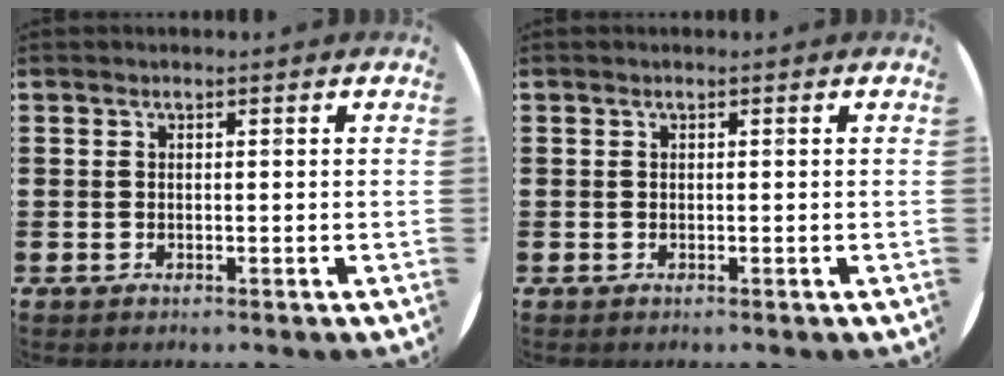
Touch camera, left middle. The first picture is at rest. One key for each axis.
{"total": 0.0}